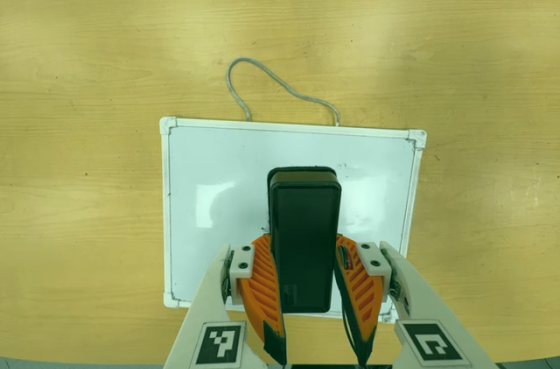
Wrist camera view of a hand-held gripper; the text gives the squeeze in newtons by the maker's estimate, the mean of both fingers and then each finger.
{"total": 9.6, "left": 8.0, "right": 11.1}